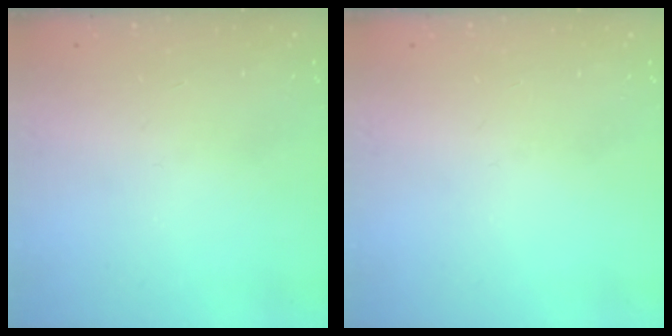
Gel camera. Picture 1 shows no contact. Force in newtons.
{"total": 0.0}